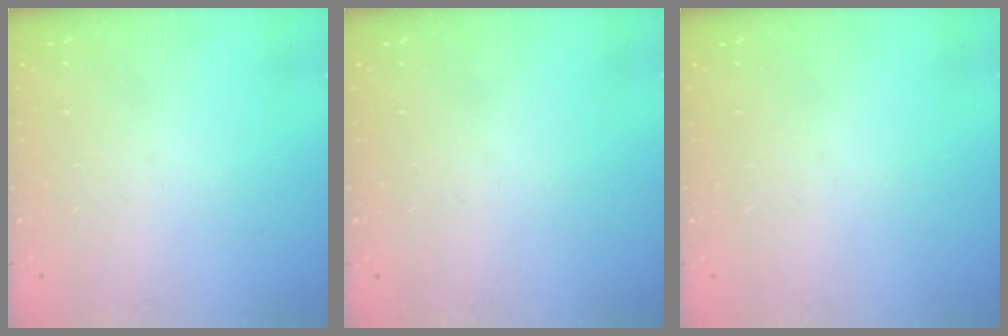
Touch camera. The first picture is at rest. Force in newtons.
{"total": 0.0}
{"total": 0.0}